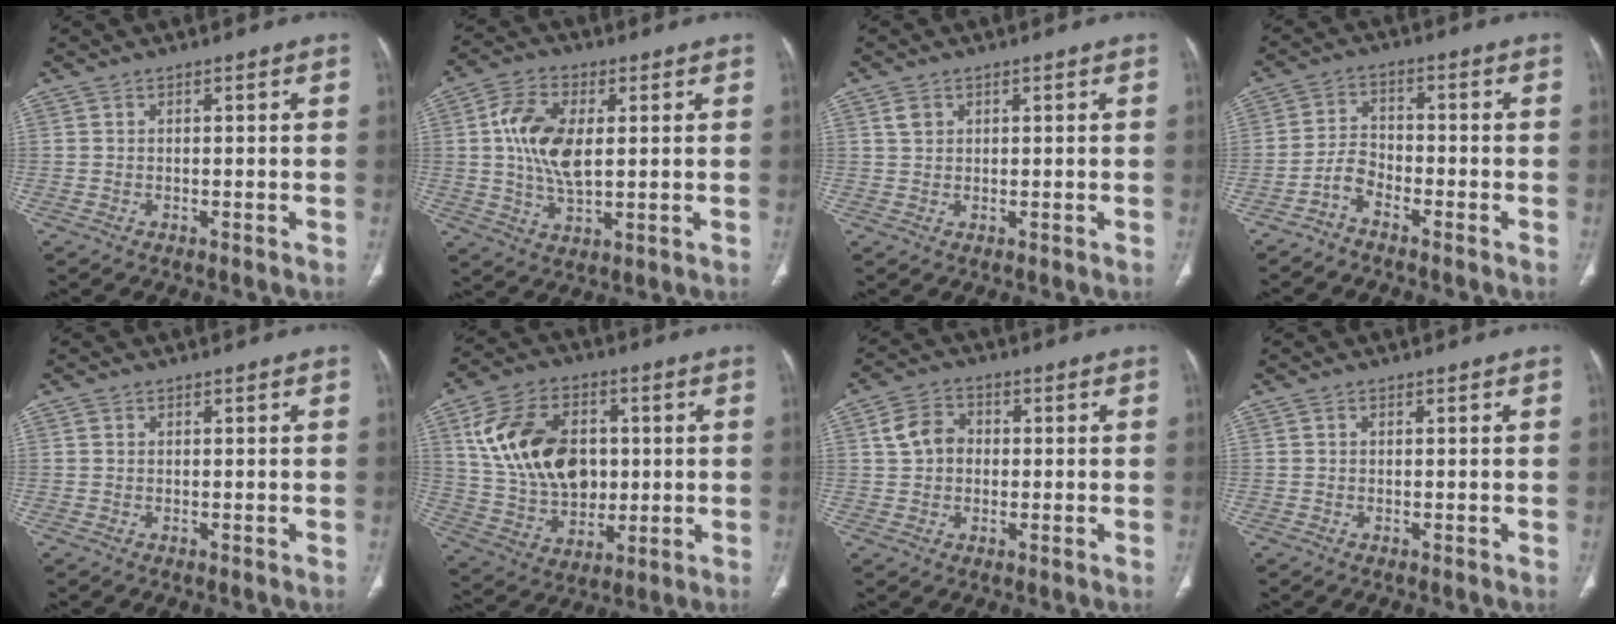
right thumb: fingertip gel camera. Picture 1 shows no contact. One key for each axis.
{"total": 11.5, "fx": 1.6, "fy": 6.1, "fz": 9.6, "tx": -0.185, "ty": -0.003, "tz": 0.031}
{"total": 2.1, "fx": 1.0, "fy": 1.6, "fz": 0.9, "tx": -0.012, "ty": 0.000, "tz": 0.021}
{"total": 4.5, "fx": -3.4, "fy": 2.1, "fz": 2.1, "tx": -0.035, "ty": 0.029, "tz": -0.076}
{"total": 0.0}
{"total": 19.7, "fx": 3.4, "fy": 13.6, "fz": 13.8, "tx": -0.218, "ty": -0.001, "tz": 0.071}
{"total": 6.1, "fx": 0.7, "fy": 5.0, "fz": 3.5, "tx": -0.052, "ty": 0.014, "tz": 0.006}
{"total": 0.0}